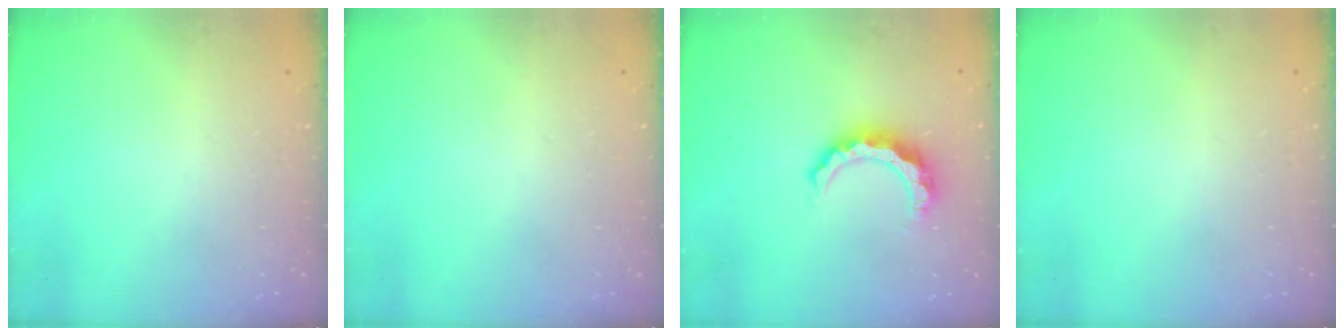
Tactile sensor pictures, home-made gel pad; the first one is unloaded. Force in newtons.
{"total": 0.0}
{"total": 7.7, "press": 7.7, "slide": 0.5}
{"total": 0.0}